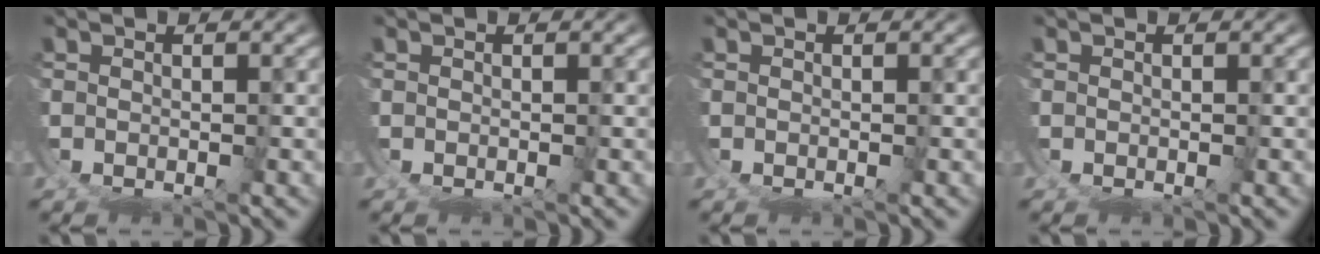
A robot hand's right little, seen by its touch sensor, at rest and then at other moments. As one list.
[{"total": 0.0}, {"total": 0.0}, {"total": 0.0}]